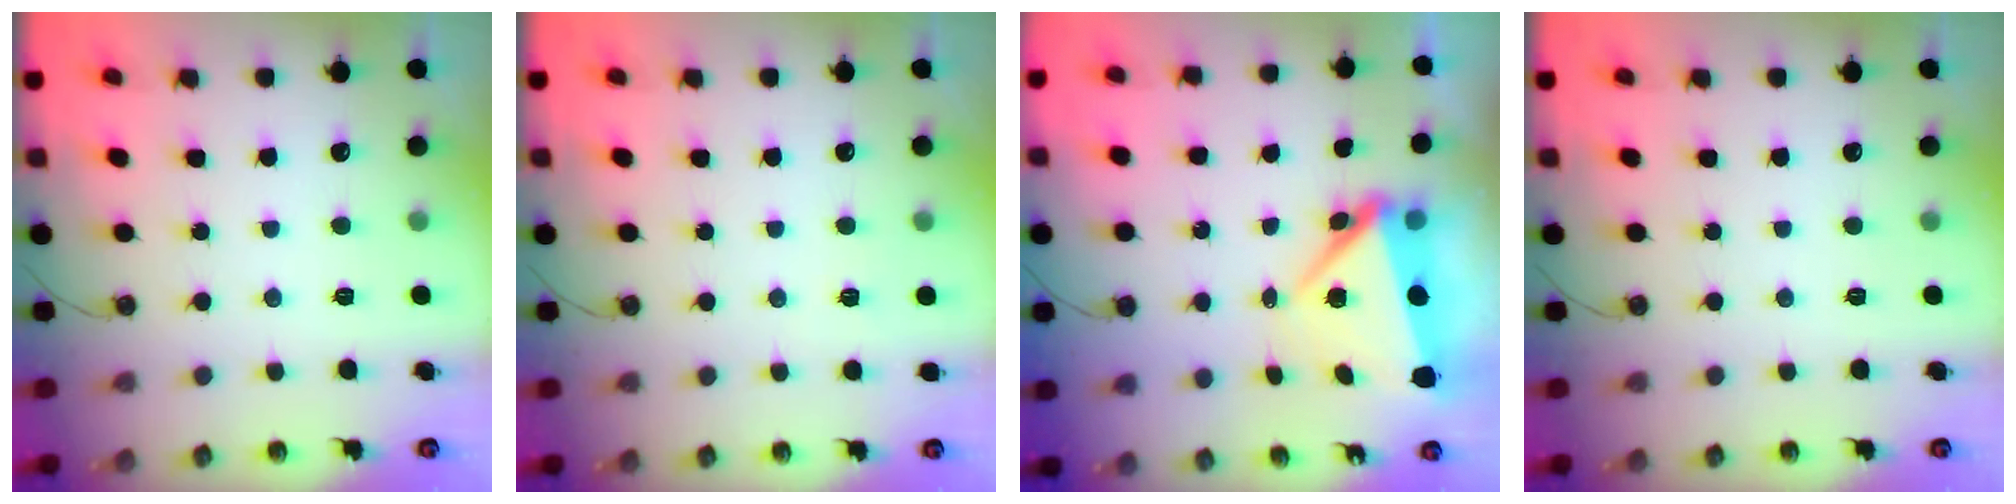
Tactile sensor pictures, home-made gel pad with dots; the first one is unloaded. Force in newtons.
{"total": 1.9, "press": 1.6, "slide": 1.0}
{"total": 7.2, "press": 6.7, "slide": 2.7}
{"total": 0.0}